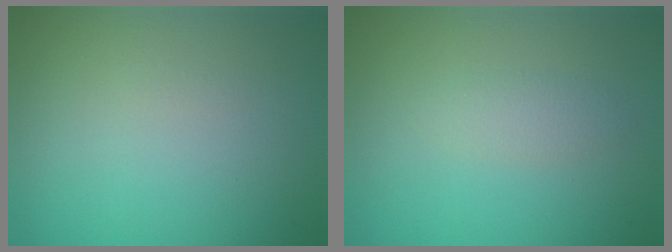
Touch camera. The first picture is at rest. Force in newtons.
{"total": 1.3, "press": 1.3, "slide": 0.0}